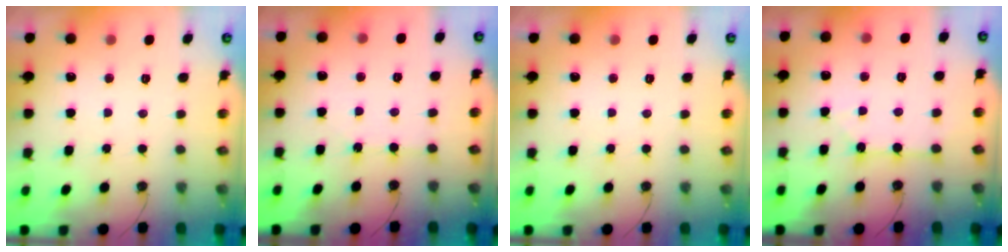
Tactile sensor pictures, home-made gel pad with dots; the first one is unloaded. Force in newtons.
{"total": 2.4, "press": 2.4, "slide": 0.2}
{"total": 0.0}
{"total": 3.2, "press": 3.2, "slide": 0.5}